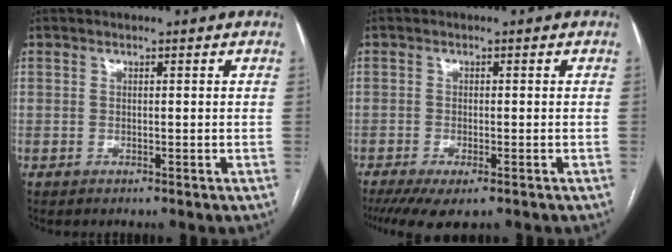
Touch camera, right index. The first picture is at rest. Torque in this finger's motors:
{"motor_torque": [0.69, -0.77, 0.18, 0.08]}